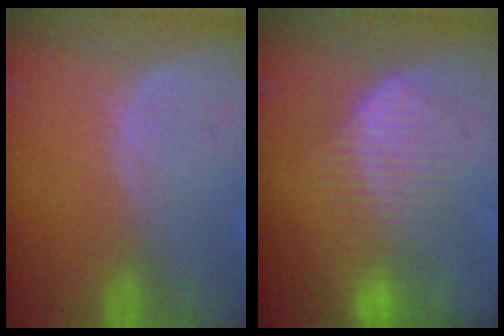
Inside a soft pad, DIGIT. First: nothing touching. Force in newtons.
{"total": 6.8, "press": 6.7, "slide": 1.4}